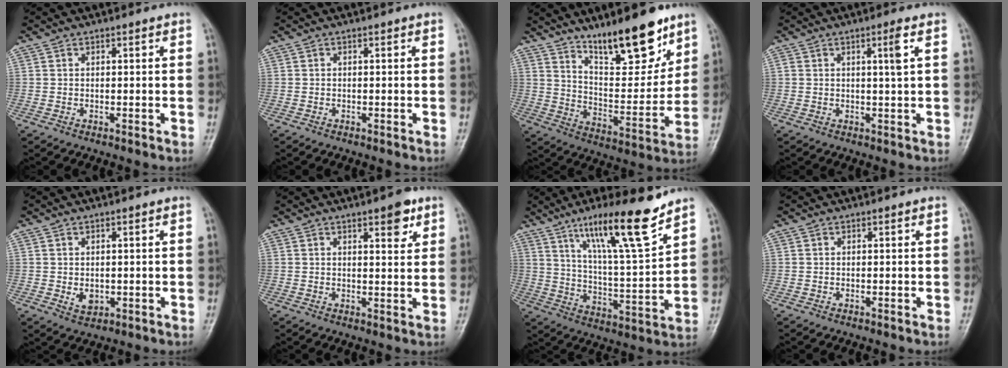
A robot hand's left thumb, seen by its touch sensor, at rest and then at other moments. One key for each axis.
{"total": 0.0}
{"total": 16.5, "fx": 11.8, "fy": 5.0, "fz": 10.4, "tx": -0.121, "ty": -0.086, "tz": 0.202}
{"total": 2.8, "fx": 0.9, "fy": -0.3, "fz": 2.6, "tx": -0.042, "ty": -0.007, "tz": 0.013}
{"total": 2.7, "fx": -0.2, "fy": 2.1, "fz": 1.7, "tx": -0.015, "ty": -0.005, "tz": 0.003}
{"total": 4.9, "fx": 2.9, "fy": 1.7, "fz": 3.6, "tx": -0.036, "ty": -0.015, "tz": 0.038}
{"total": 16.3, "fx": 11.1, "fy": 1.7, "fz": 11.8, "tx": -0.186, "ty": -0.064, "tz": 0.192}
{"total": 0.0}